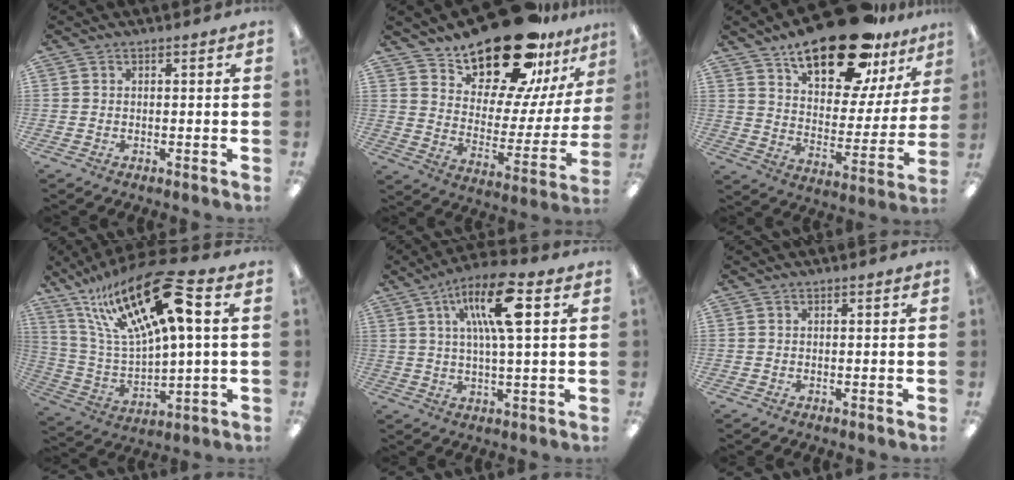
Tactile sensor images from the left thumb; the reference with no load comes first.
{"total": 22.5, "force": [18.8, 8.1, 9.5], "torque": [-0.148, -0.135, 0.326]}
{"total": 23.2, "force": [16.5, 9.0, 13.6], "torque": [-0.208, -0.099, 0.280]}
{"total": 25.3, "force": [12.8, 8.4, 20.1], "torque": [-0.397, -0.059, 0.206]}
{"total": 14.1, "force": [5.1, 4.2, 12.5], "torque": [-0.214, 0.002, 0.084]}
{"total": 0.0}